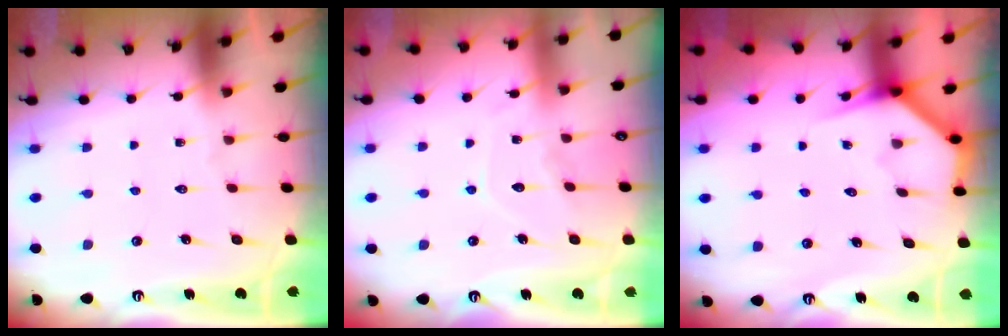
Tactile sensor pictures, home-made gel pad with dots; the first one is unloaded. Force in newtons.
{"total": 7.3, "press": 7.2, "slide": 0.7}
{"total": 3.9, "press": 3.9, "slide": 0.2}